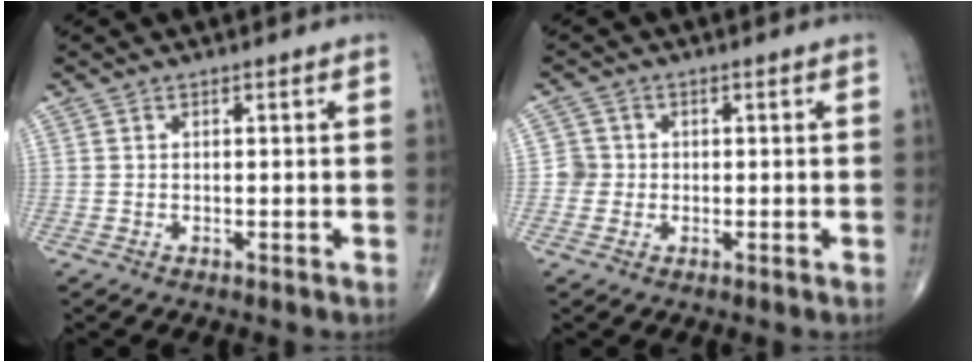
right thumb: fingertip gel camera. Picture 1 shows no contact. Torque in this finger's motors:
{"motor_torque": [-0.22, -0.40, -0.04, 0.24, 0.03]}